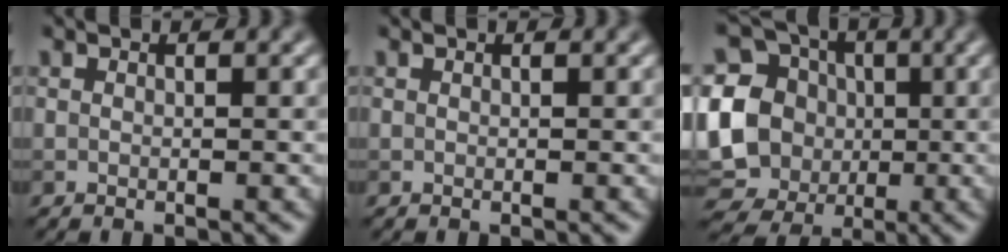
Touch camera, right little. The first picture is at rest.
{"total": 0.0}
{"total": 18.5, "force": [-0.3, 17.2, 6.9], "torque": [-0.189, 0.009, -0.034]}